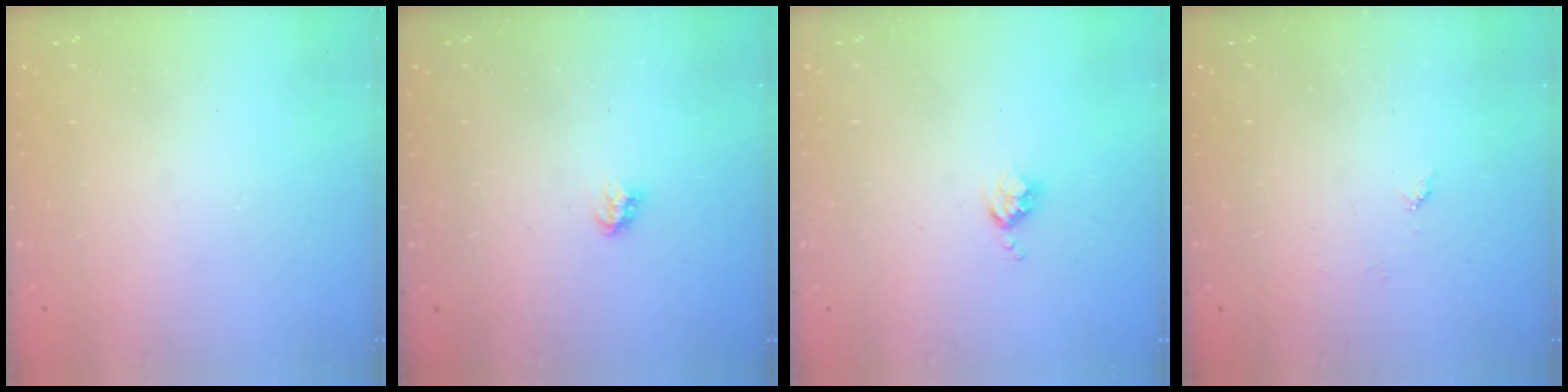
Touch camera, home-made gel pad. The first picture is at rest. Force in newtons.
{"total": 2.8, "press": 2.8, "slide": 0.5}
{"total": 3.3, "press": 3.3, "slide": 0.4}
{"total": 4.3, "press": 4.3, "slide": 0.5}